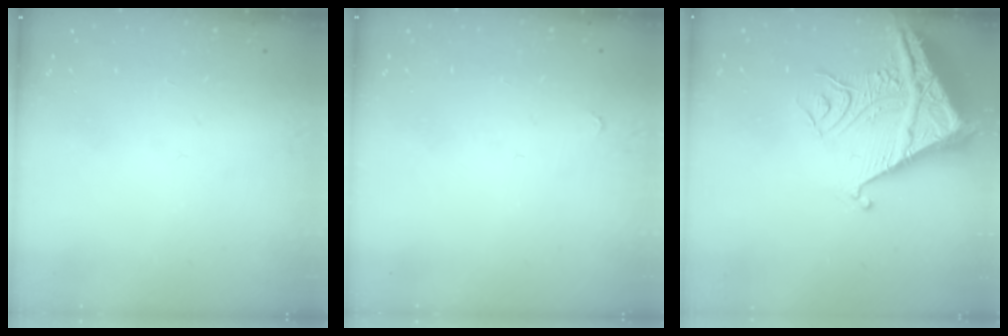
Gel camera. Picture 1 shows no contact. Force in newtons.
{"total": 2.8, "press": 2.8, "slide": 0.4}
{"total": 11.5, "press": 11.5, "slide": 1.2}